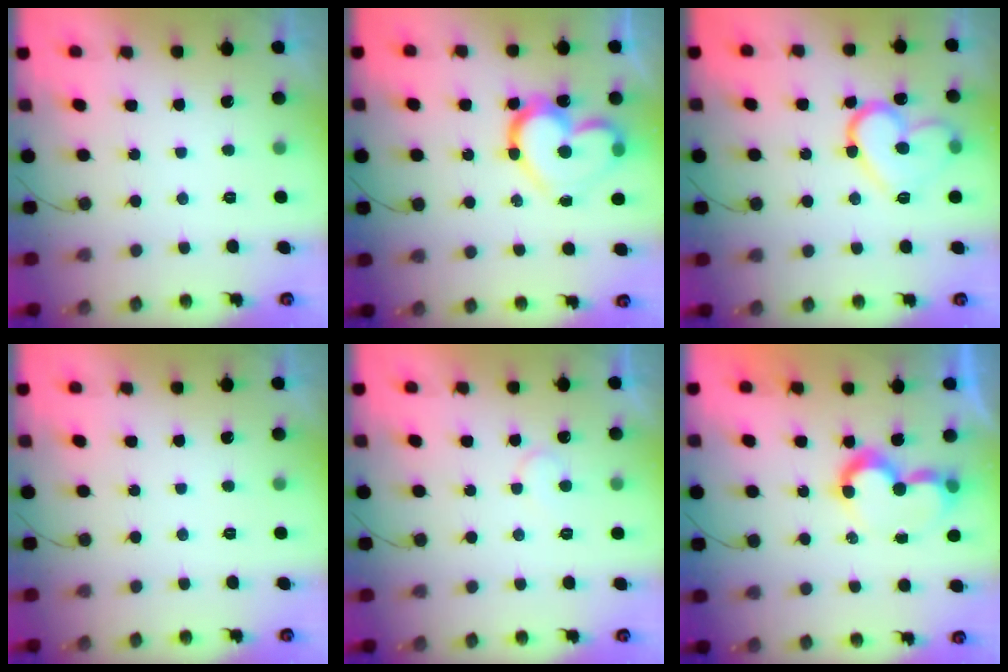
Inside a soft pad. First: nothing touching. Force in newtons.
{"total": 16.8, "press": 16.8, "slide": 1.4}
{"total": 14.2, "press": 14.1, "slide": 1.4}
{"total": 0.0}
{"total": 4.7, "press": 4.7, "slide": 0.4}
{"total": 9.4, "press": 9.3, "slide": 1.2}